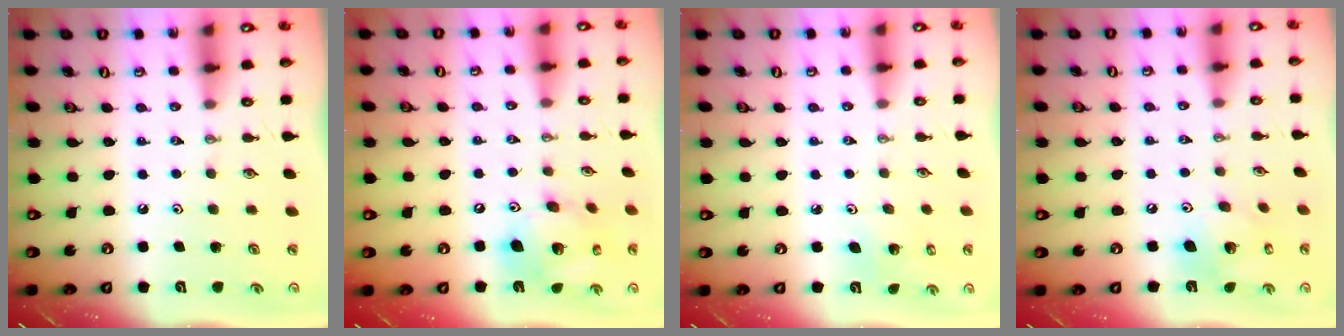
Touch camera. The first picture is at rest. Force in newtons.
{"total": 14.7, "press": 14.5, "slide": 2.5}
{"total": 3.6, "press": 3.6, "slide": 0.2}
{"total": 11.9, "press": 11.8, "slide": 1.1}